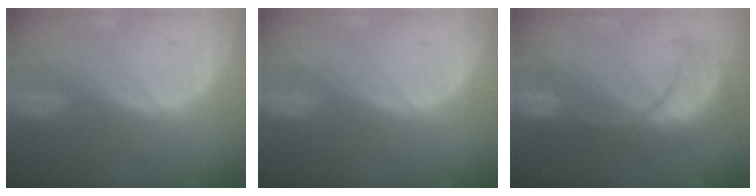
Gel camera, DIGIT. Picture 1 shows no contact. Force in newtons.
{"total": 0.0}
{"total": 8.4, "press": 8.4, "slide": 0.2}